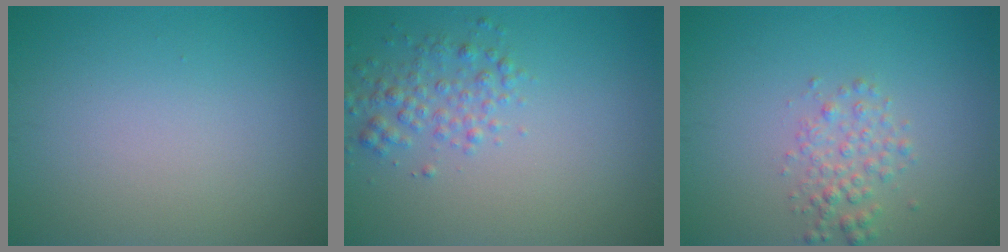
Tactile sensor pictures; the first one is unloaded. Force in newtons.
{"total": 2.5, "press": 2.5, "slide": 0.1}
{"total": 2.1, "press": 2.1, "slide": 0.1}